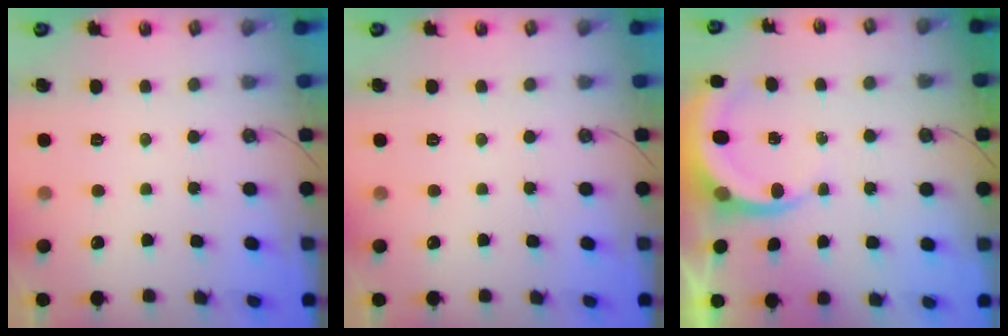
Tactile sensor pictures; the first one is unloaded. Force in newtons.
{"total": 0.0}
{"total": 5.2, "press": 5.2, "slide": 0.6}